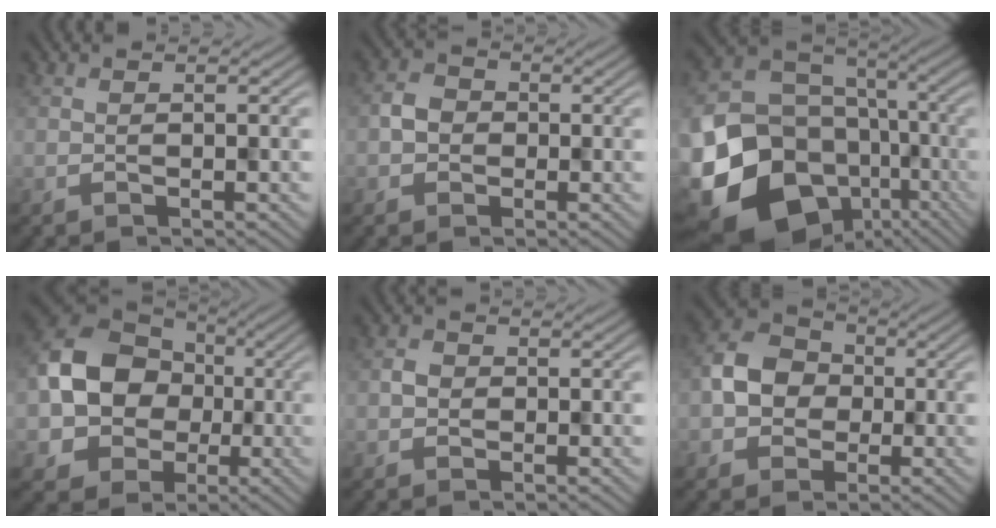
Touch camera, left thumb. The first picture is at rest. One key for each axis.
{"total": 1.9, "fx": -0.4, "fy": 1.8, "fz": 0.0, "tx": 0.001, "ty": 0.002, "tz": -0.013}
{"total": 20.6, "fx": -7.7, "fy": 16.6, "fz": 9.6, "tx": -0.228, "ty": -0.062, "tz": -0.099}
{"total": 11.8, "fx": -0.6, "fy": 10.0, "fz": 6.1, "tx": -0.145, "ty": -0.013, "tz": -0.022}
{"total": 1.1, "fx": -0.1, "fy": 1.0, "fz": -0.4, "tx": 0.012, "ty": 0.000, "tz": -0.007}
{"total": 5.6, "fx": -0.6, "fy": 5.1, "fz": 2.3, "tx": -0.053, "ty": 0.005, "tz": -0.027}